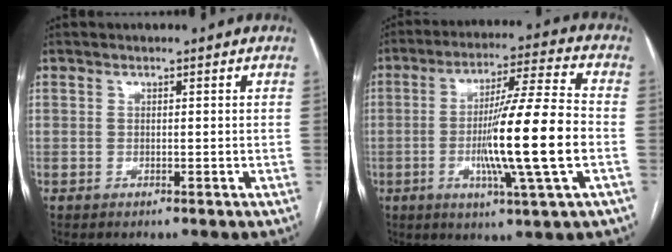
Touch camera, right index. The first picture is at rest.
{"total": 15.5, "force": [-2.8, -0.8, 15.2], "torque": [-0.264, -0.008, -0.056]}